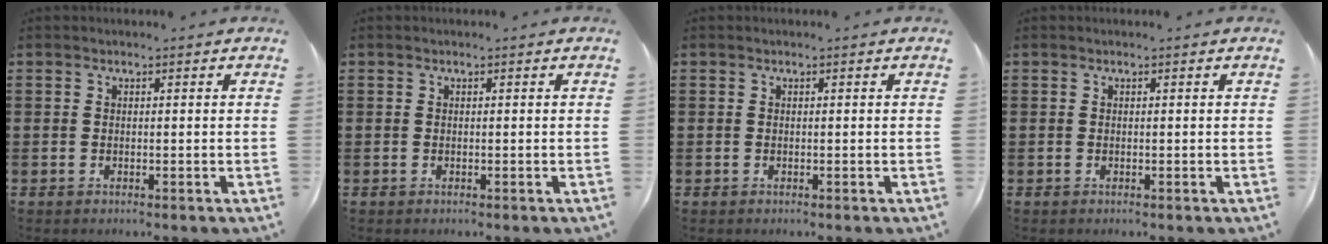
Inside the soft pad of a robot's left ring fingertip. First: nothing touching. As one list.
[{"total": 0.0}, {"total": 0.0}, {"total": 0.0}]